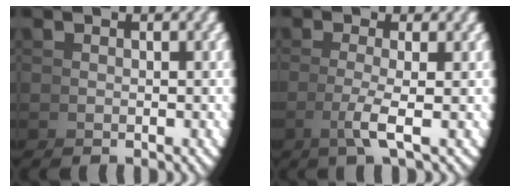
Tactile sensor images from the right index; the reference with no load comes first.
{"total": 2.7, "force": [-0.2, -0.6, 2.7], "torque": [-0.054, -0.006, 0.003]}